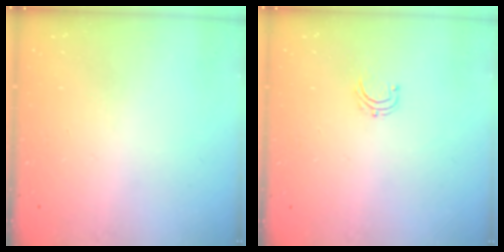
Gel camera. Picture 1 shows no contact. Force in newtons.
{"total": 3.6, "press": 3.5, "slide": 0.4}